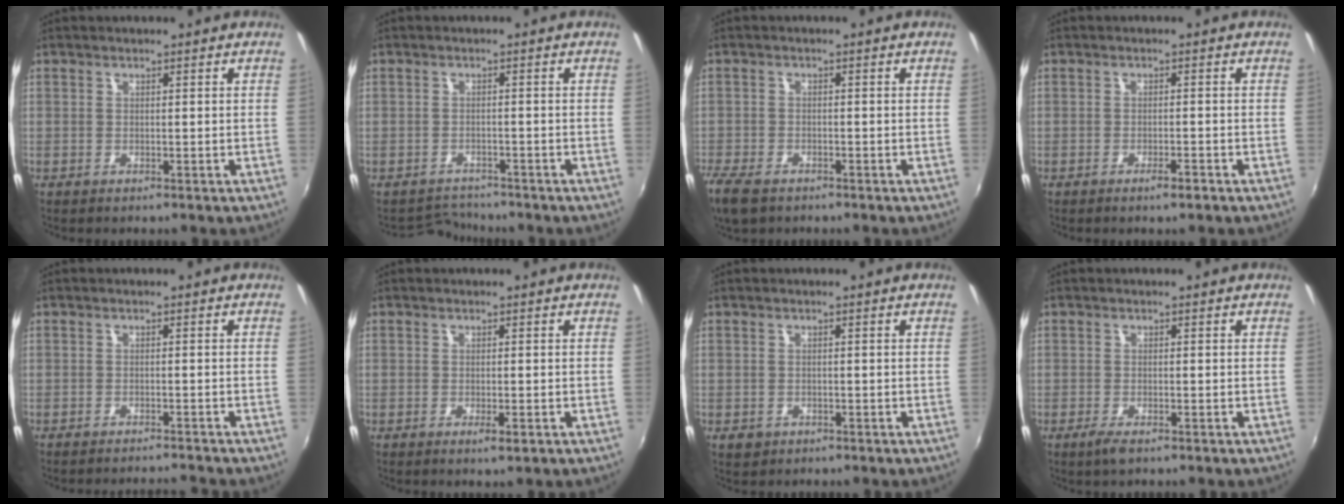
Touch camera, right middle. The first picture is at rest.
{"total": 3.1, "force": [-2.7, 1.2, -0.9], "torque": [0.002, 0.008, -0.050]}
{"total": 6.7, "force": [-4.8, 3.1, 3.4], "torque": [-0.095, -0.023, -0.097]}
{"total": 1.8, "force": [-1.3, 0.3, 1.2], "torque": [-0.022, -0.002, -0.022]}
{"total": 5.5, "force": [-5.3, 0.1, 1.6], "torque": [-0.041, -0.008, -0.078]}
{"total": 1.6, "force": [-0.8, 0.3, 1.4], "torque": [-0.026, -0.005, -0.012]}
{"total": 2.1, "force": [-1.0, 1.7, 0.8], "torque": [-0.017, -0.004, -0.013]}
{"total": 2.3, "force": [-1.5, 0.7, 1.6], "torque": [-0.036, -0.008, -0.030]}